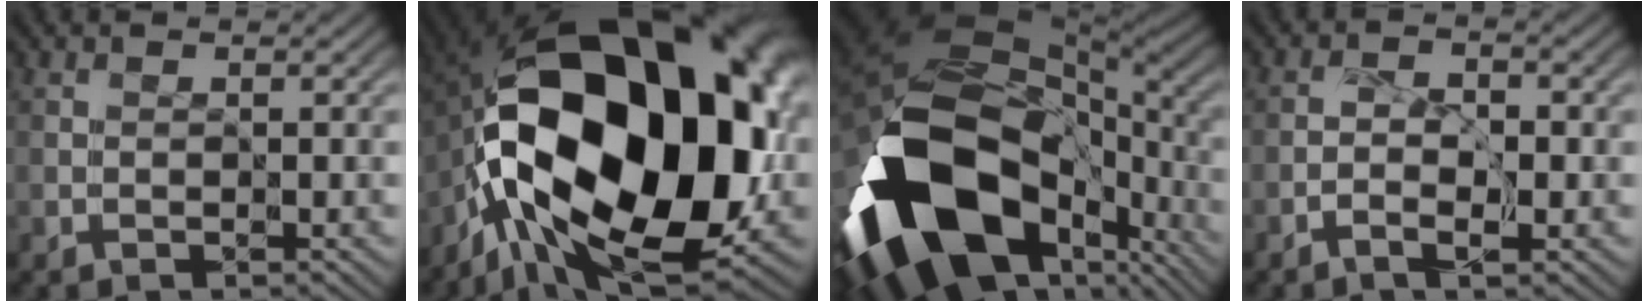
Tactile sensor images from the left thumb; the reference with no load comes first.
{"total": 22.0, "force": [-1.2, 12.5, 18.0], "torque": [-0.373, -0.025, -0.010]}
{"total": 19.2, "force": [-6.4, 11.5, 13.9], "torque": [-0.307, -0.052, -0.079]}
{"total": 2.1, "force": [-0.8, 1.0, 1.6], "torque": [-0.029, 0.002, -0.017]}